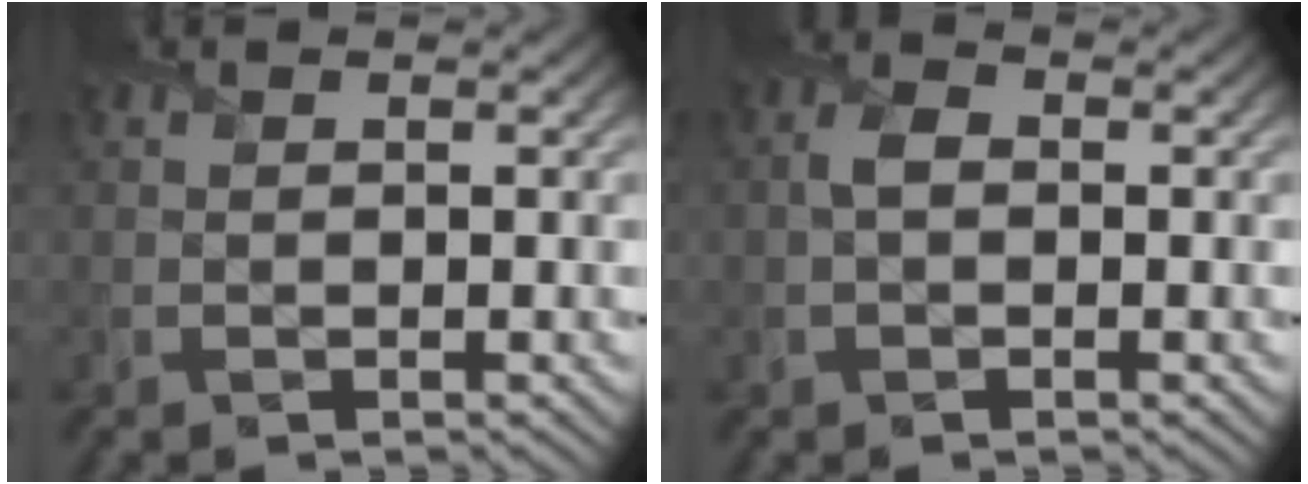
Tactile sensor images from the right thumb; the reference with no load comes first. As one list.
[{"total": 1.9, "force": [-0.1, 1.3, 1.4], "torque": [-0.034, 0.005, -0.005]}]